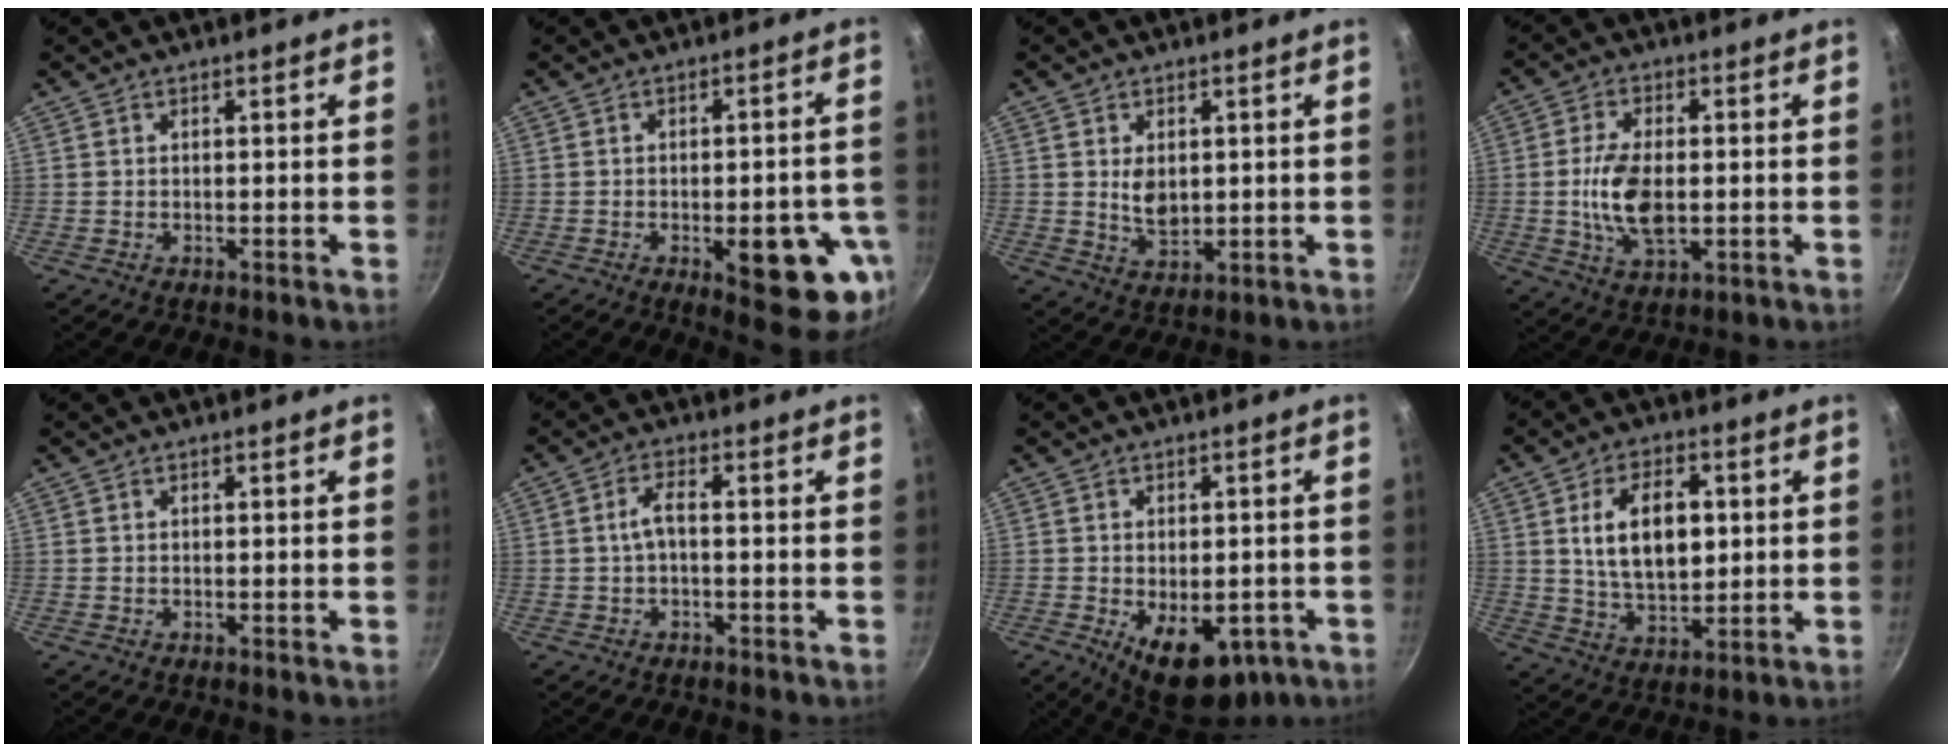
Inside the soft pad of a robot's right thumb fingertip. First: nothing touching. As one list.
[{"total": 14.5, "force": [-5.0, 5.1, 12.7], "torque": [-0.125, 0.018, -0.049]}, {"total": 5.0, "force": [0.8, 3.3, 3.7], "torque": [-0.049, -0.013, 0.023]}, {"total": 10.2, "force": [-0.7, 5.3, 8.7], "torque": [-0.168, -0.003, -0.010]}, {"total": 0.0}, {"total": 3.2, "force": [-0.2, 1.3, 2.9], "torque": [-0.059, 0.012, -0.008]}, {"total": 13.2, "force": [-5.2, 7.4, 9.6], "torque": [-0.132, 0.002, -0.058]}, {"total": 12.7, "force": [2.3, 7.5, 10.0], "torque": [-0.147, -0.007, 0.046]}]